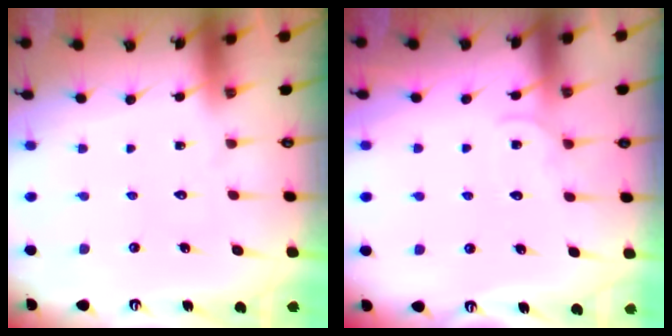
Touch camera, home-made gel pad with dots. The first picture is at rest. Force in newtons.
{"total": 5.9, "press": 5.9, "slide": 0.5}